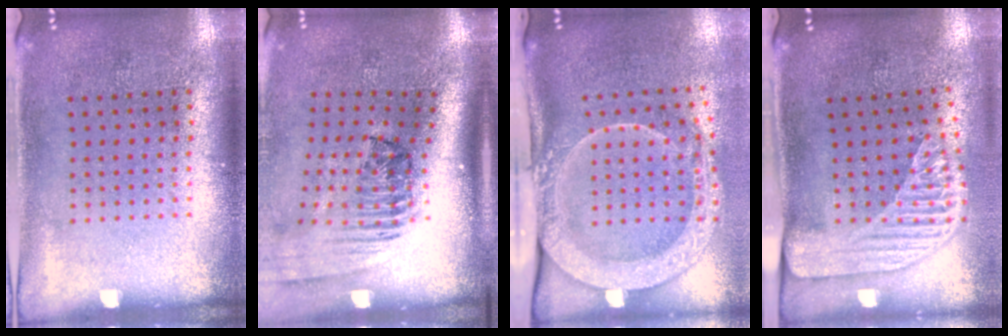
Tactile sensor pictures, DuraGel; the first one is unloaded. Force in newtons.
{"total": 2.4, "press": 1.7, "slide": 1.7}
{"total": 2.9, "press": 2.1, "slide": 2.0}
{"total": 2.3, "press": 1.8, "slide": 1.5}